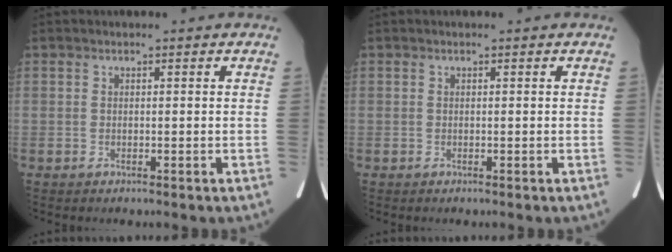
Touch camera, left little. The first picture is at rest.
{"total": 0.0}